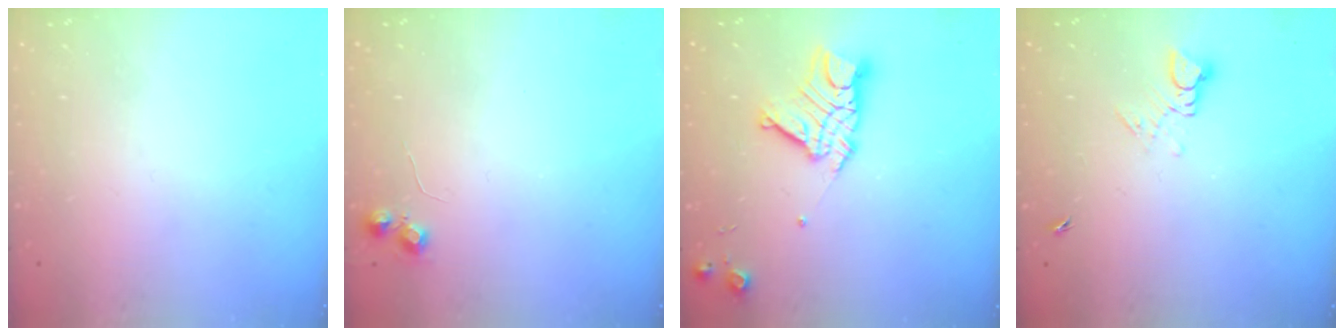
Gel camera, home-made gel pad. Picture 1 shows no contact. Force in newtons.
{"total": 5.9, "press": 5.8, "slide": 0.8}
{"total": 13.4, "press": 13.3, "slide": 1.2}
{"total": 4.2, "press": 4.1, "slide": 0.5}